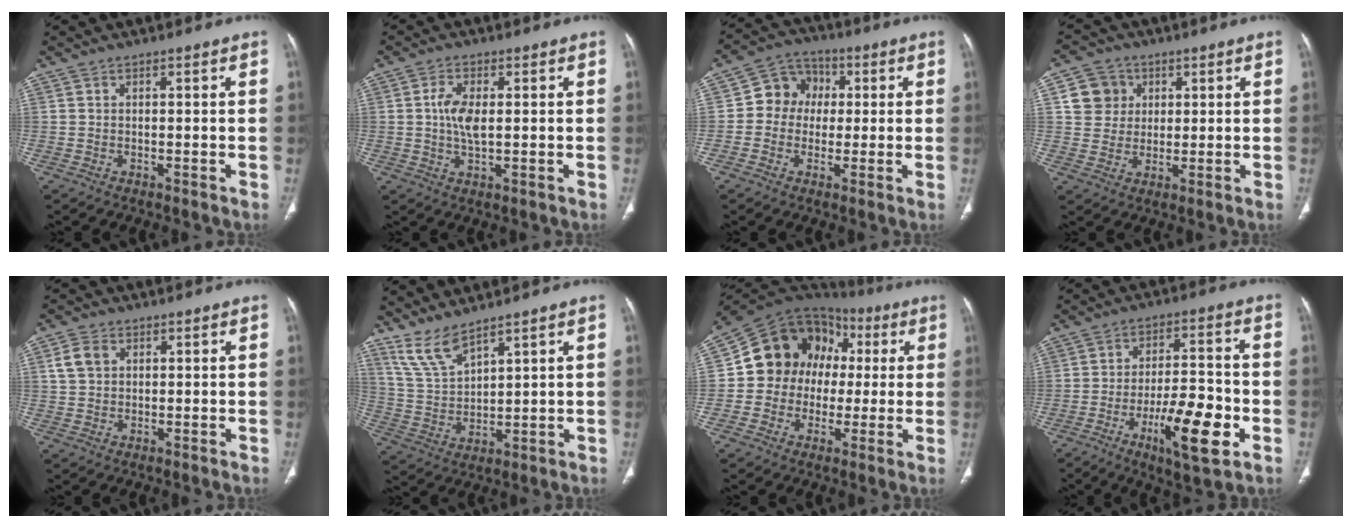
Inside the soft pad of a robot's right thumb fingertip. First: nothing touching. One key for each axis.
{"total": 5.5, "fx": 0.5, "fy": 2.3, "fz": 5.0, "tx": -0.106, "ty": -0.004, "tz": 0.006}
{"total": 8.7, "fx": 0.6, "fy": 7.7, "fz": 4.0, "tx": -0.030, "ty": 0.020, "tz": -0.005}
{"total": 7.3, "fx": 2.2, "fy": 6.8, "fz": 1.8, "tx": -0.003, "ty": 0.000, "tz": 0.039}
{"total": 4.3, "fx": 1.4, "fy": 3.2, "fz": 2.4, "tx": -0.044, "ty": 0.005, "tz": 0.029}
{"total": 7.5, "fx": 6.3, "fy": 1.6, "fz": 3.8, "tx": -0.080, "ty": -0.039, "tz": 0.146}
{"total": 16.2, "fx": 1.3, "fy": 14.1, "fz": 7.9, "tx": -0.088, "ty": 0.043, "tz": 0.020}
{"total": 13.8, "fx": -5.3, "fy": 4.0, "fz": 12.2, "tx": -0.194, "ty": 0.019, "tz": -0.082}